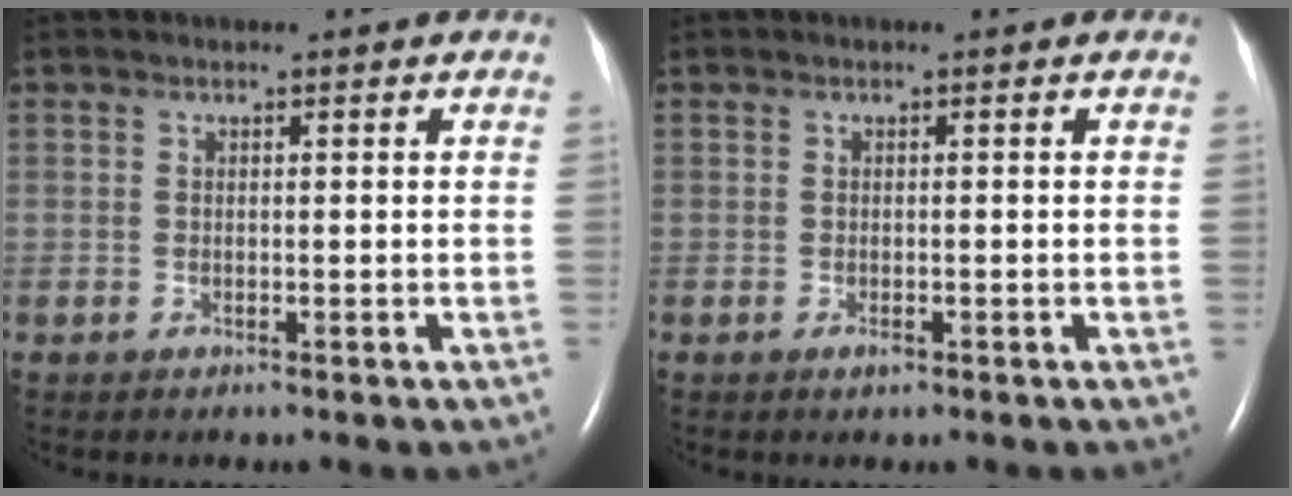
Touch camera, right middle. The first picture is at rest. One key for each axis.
{"total": 0.8, "fx": -0.5, "fy": 0.3, "fz": 0.6, "tx": -0.010, "ty": -0.001, "tz": -0.006}